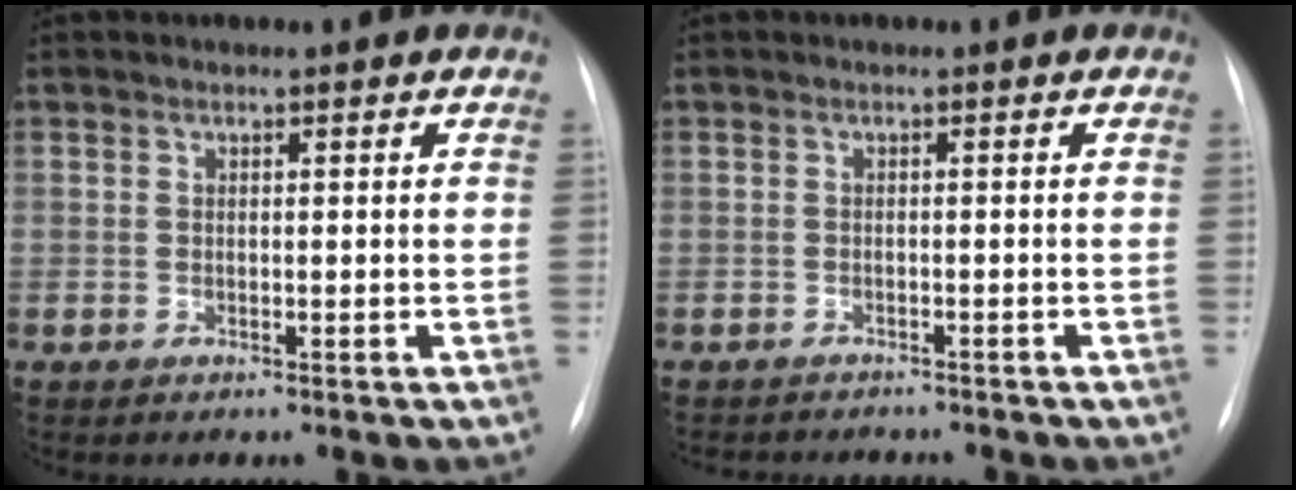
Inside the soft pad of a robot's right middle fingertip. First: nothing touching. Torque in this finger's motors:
{"motor_torque": [0.46, -0.53, 0.00, 0.00]}